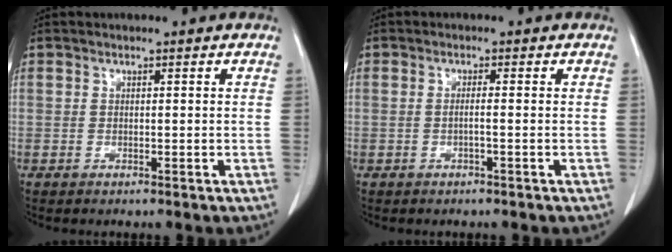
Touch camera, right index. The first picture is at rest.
{"total": 1.1, "force": [-0.3, -0.2, 1.1], "torque": [-0.020, 0.001, -0.006]}